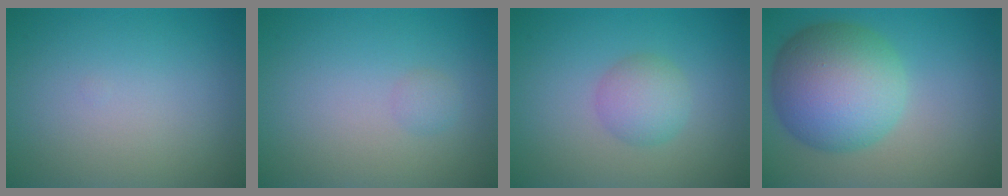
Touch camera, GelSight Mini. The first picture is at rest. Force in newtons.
{"total": 0.8, "press": 0.8, "slide": 0.1}
{"total": 2.6, "press": 2.6, "slide": 0.1}
{"total": 9.5, "press": 9.5, "slide": 0.3}